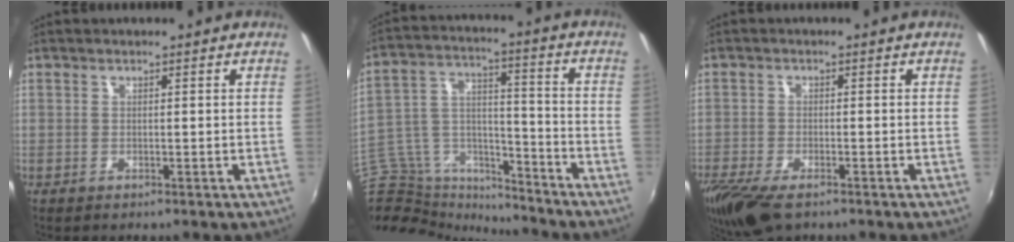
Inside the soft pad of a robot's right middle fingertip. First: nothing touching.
{"total": 23.1, "force": [-18.5, 8.0, 11.2], "torque": [-0.242, -0.011, -0.310]}
{"total": 9.9, "force": [-7.0, 3.4, 6.1], "torque": [-0.147, -0.041, -0.129]}